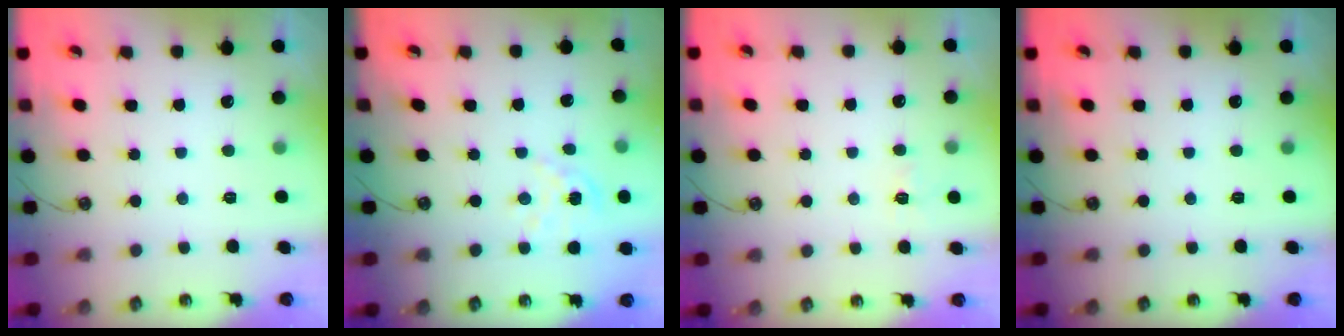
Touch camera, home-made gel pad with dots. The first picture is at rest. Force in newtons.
{"total": 2.5, "press": 2.5, "slide": 0.2}
{"total": 5.9, "press": 5.9, "slide": 0.6}
{"total": 0.0}